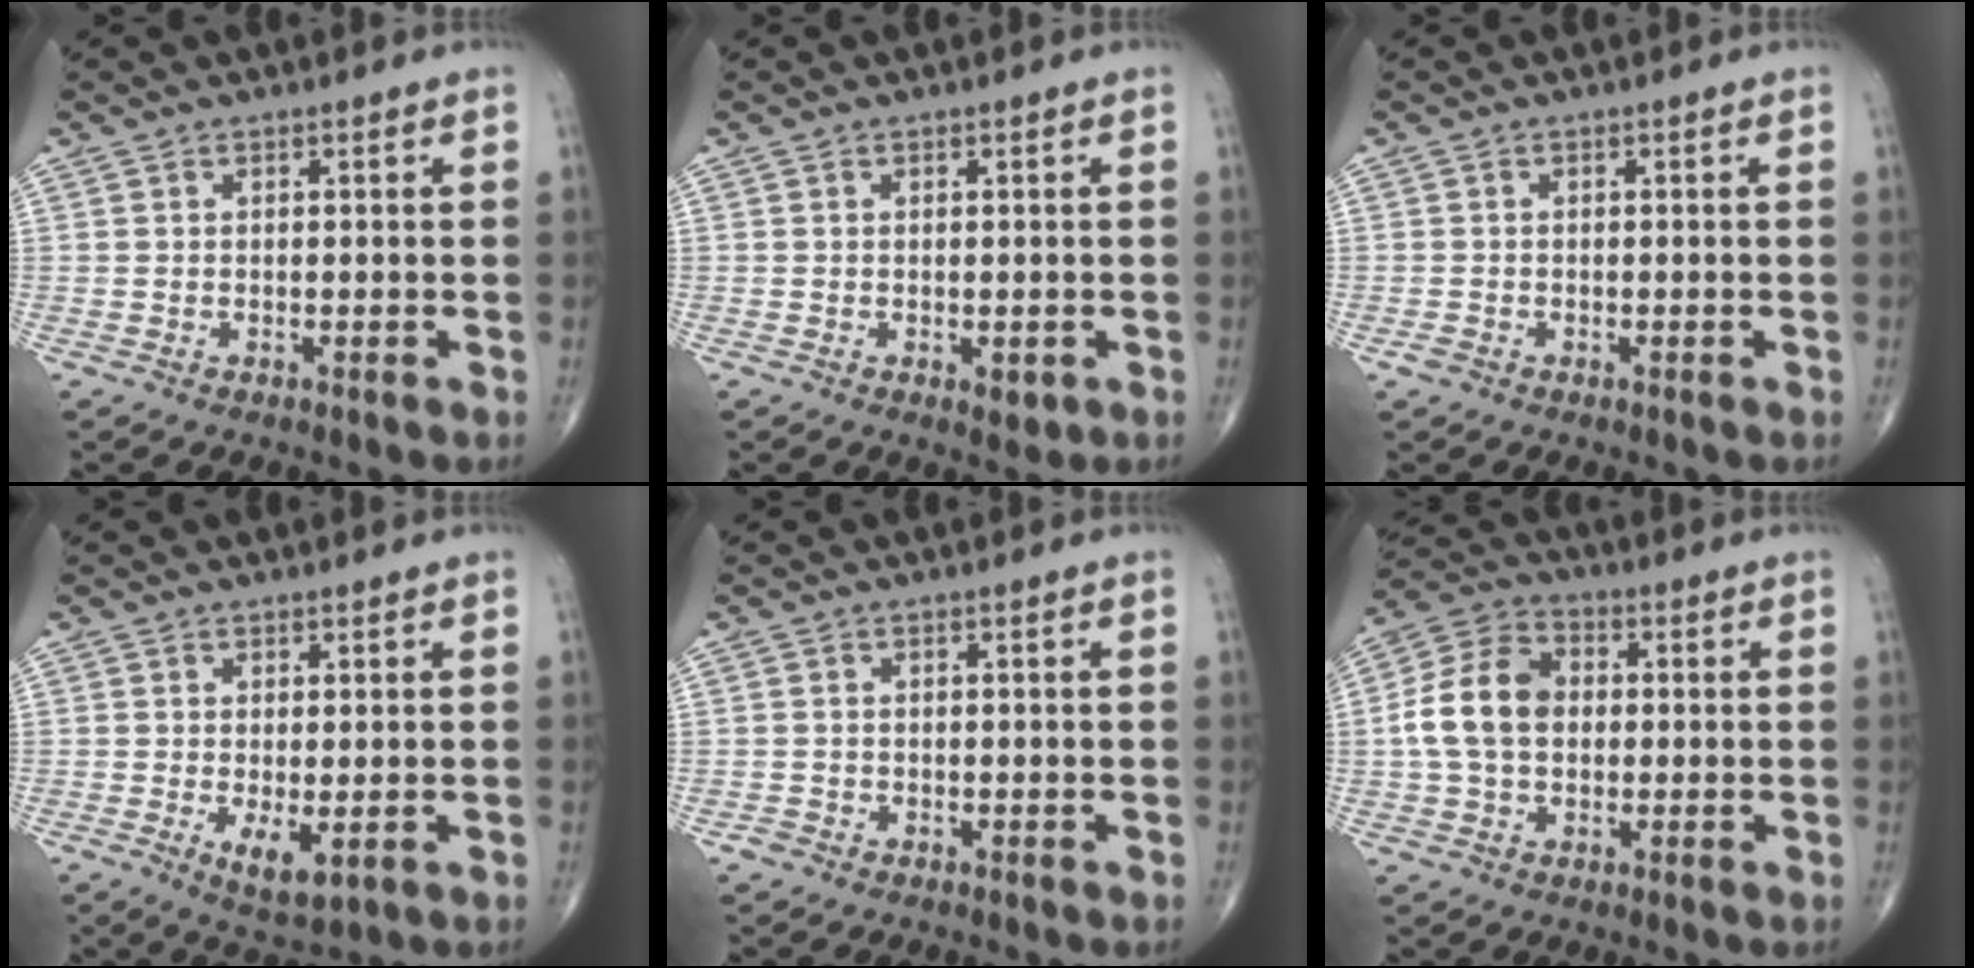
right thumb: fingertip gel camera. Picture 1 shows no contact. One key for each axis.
{"total": 2.2, "fx": -0.6, "fy": 1.1, "fz": 1.8, "tx": -0.019, "ty": -0.004, "tz": -0.004}
{"total": 1.0, "fx": -0.6, "fy": 0.8, "fz": 0.4, "tx": -0.007, "ty": 0.004, "tz": -0.011}
{"total": 4.7, "fx": -1.0, "fy": 1.9, "fz": 4.2, "tx": -0.070, "ty": -0.015, "tz": -0.009}
{"total": 1.0, "fx": -0.6, "fy": 0.8, "fz": 0.1, "tx": 0.004, "ty": 0.005, "tz": -0.014}
{"total": 11.3, "fx": 0.1, "fy": 8.1, "fz": 7.8, "tx": -0.144, "ty": 0.028, "tz": -0.006}